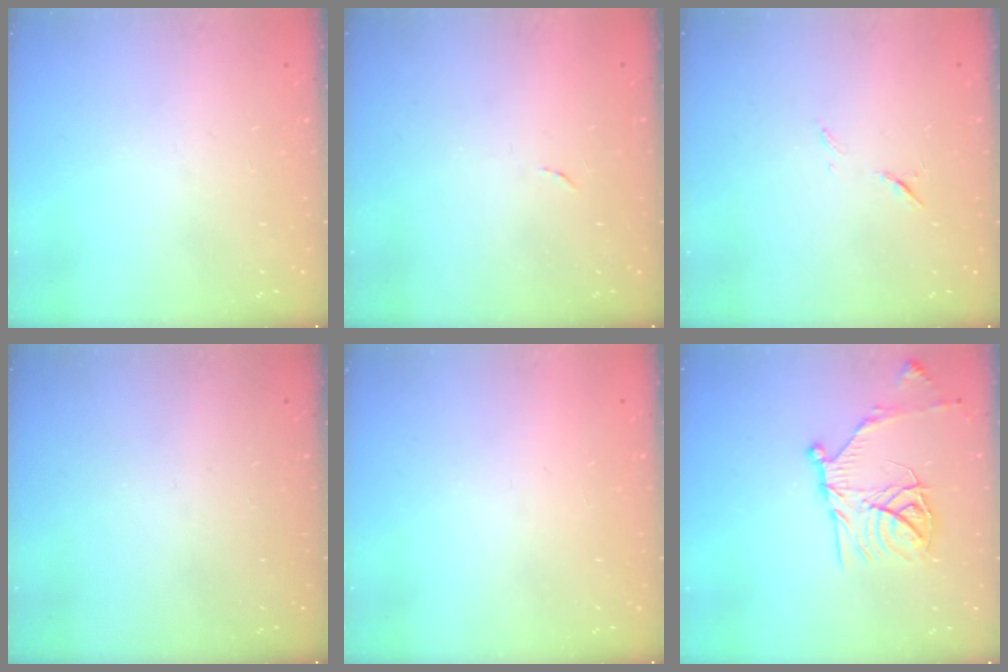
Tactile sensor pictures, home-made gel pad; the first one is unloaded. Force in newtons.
{"total": 4.0, "press": 4.0, "slide": 0.3}
{"total": 6.2, "press": 6.2, "slide": 0.8}
{"total": 0.0}
{"total": 1.5, "press": 1.5, "slide": 0.1}
{"total": 17.1, "press": 17.1, "slide": 1.1}